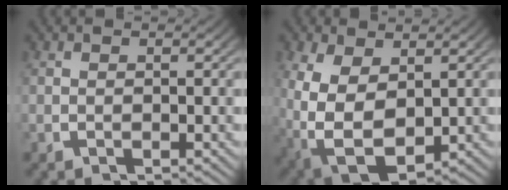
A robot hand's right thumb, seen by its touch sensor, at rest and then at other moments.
{"total": 10.5, "force": [-1.9, 7.8, 6.7], "torque": [-0.188, -0.065, 0.002]}